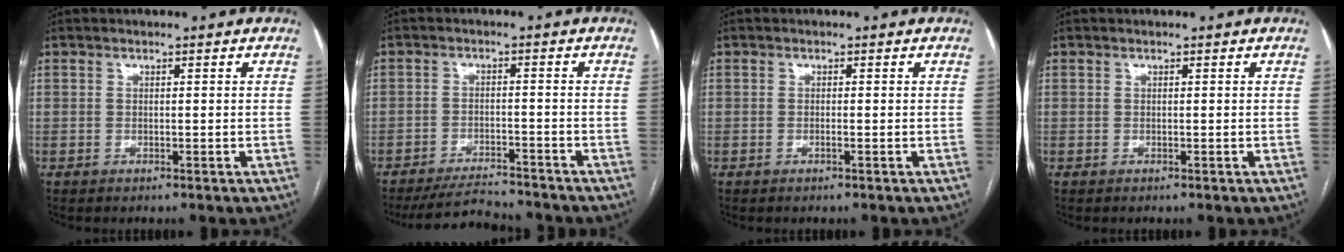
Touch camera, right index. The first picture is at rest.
{"total": 7.2, "force": [-7.0, 1.0, 1.6], "torque": [-0.024, -0.010, -0.114]}
{"total": 0.6, "force": [-0.3, 0.0, 0.6], "torque": [-0.012, 0.000, -0.004]}
{"total": 0.0}